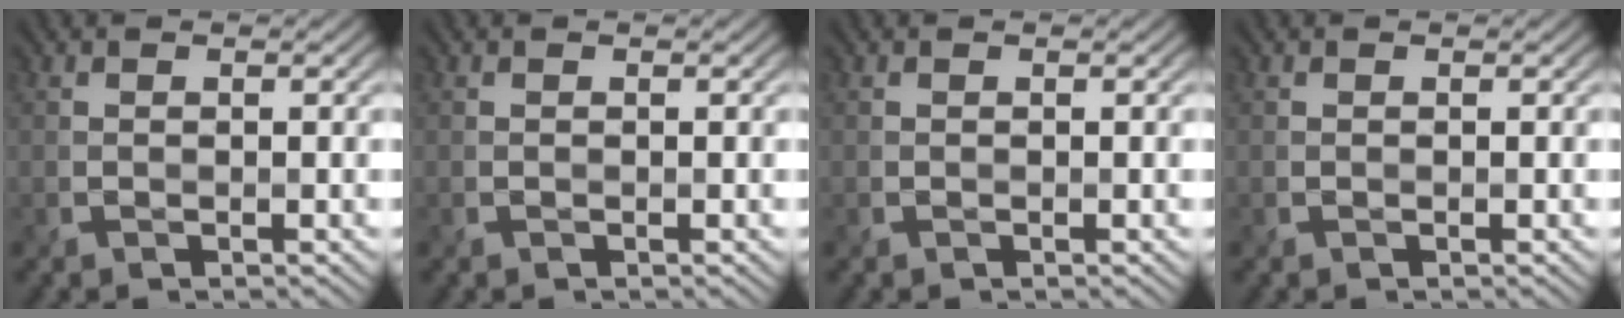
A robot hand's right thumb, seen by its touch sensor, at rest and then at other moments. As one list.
[{"total": 0.0}, {"total": 0.0}, {"total": 0.0}]